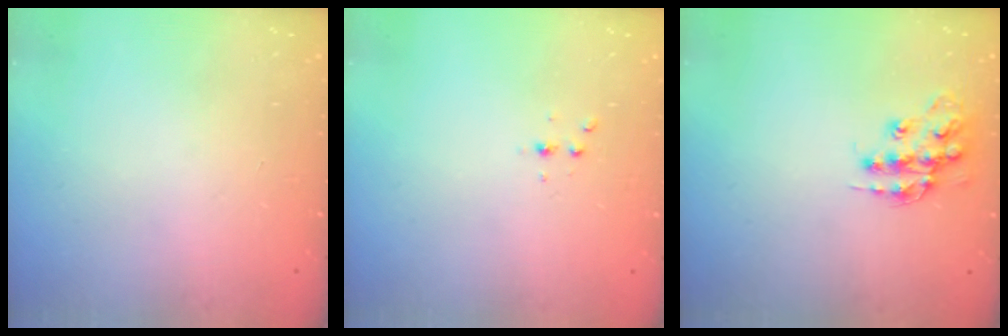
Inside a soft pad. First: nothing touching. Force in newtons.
{"total": 2.3, "press": 2.3, "slide": 0.3}
{"total": 12.5, "press": 12.5, "slide": 0.9}